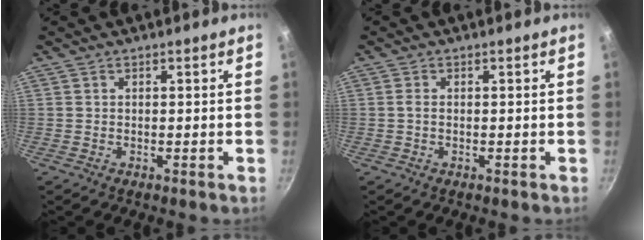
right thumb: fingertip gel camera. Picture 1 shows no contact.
{"total": 1.0, "force": [-0.1, 0.5, 0.8], "torque": [-0.019, 0.002, -0.003]}